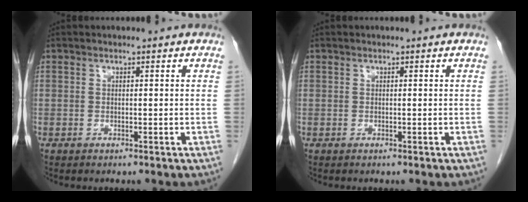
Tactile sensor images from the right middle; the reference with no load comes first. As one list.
[{"total": 0.0}]